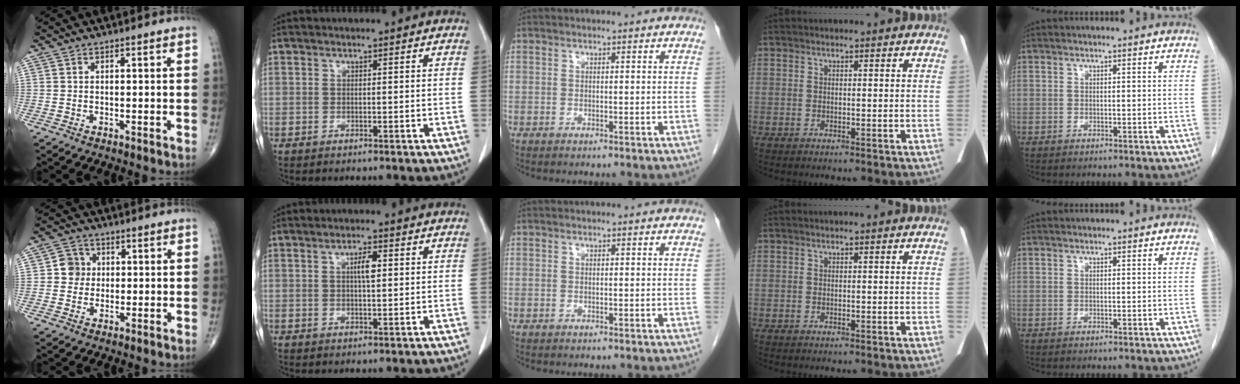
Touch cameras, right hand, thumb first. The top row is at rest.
{"thumb": {"total": 4.2, "force": [0.3, 4.1, 1.2], "torque": [0.009, 0.006, 0.000]}, "index": {"total": 3.1, "force": [0.9, 0.8, 2.9], "torque": [-0.049, 0.002, 0.015]}}